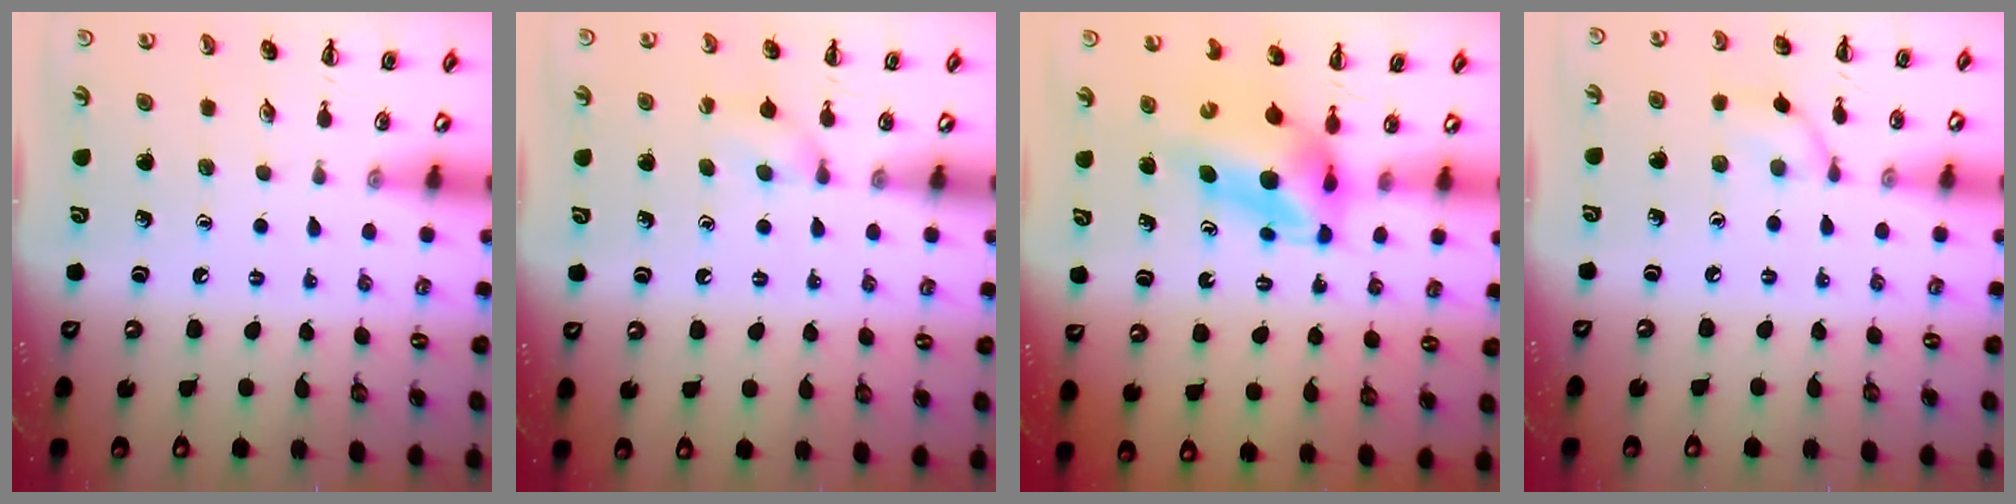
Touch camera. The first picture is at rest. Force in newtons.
{"total": 6.4, "press": 6.1, "slide": 1.9}
{"total": 4.6, "press": 4.5, "slide": 1.1}
{"total": 4.6, "press": 4.4, "slide": 1.3}